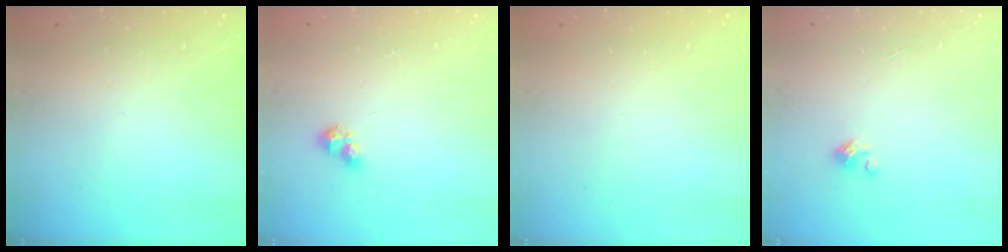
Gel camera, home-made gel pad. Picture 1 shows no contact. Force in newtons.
{"total": 2.9, "press": 2.9, "slide": 0.3}
{"total": 0.0}
{"total": 1.5, "press": 1.5, "slide": 0.1}